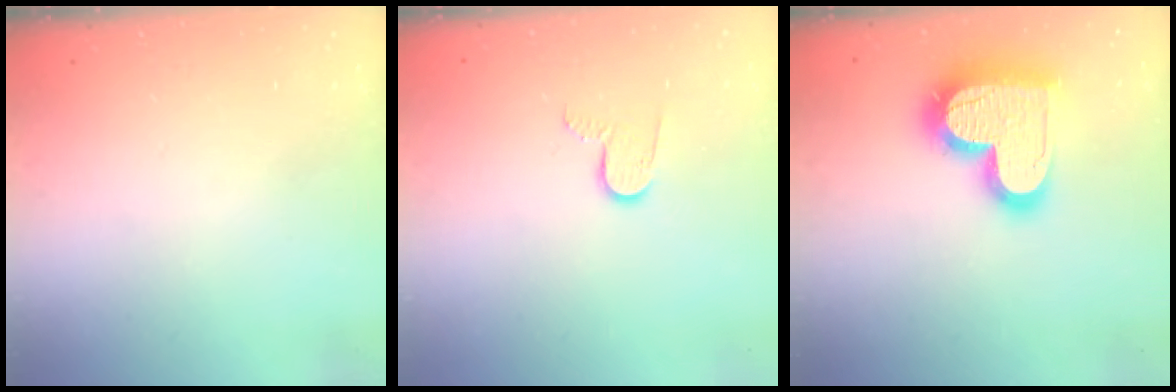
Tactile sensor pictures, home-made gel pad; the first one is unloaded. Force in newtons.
{"total": 6.1, "press": 6.1, "slide": 0.6}
{"total": 20.0, "press": 19.9, "slide": 1.4}